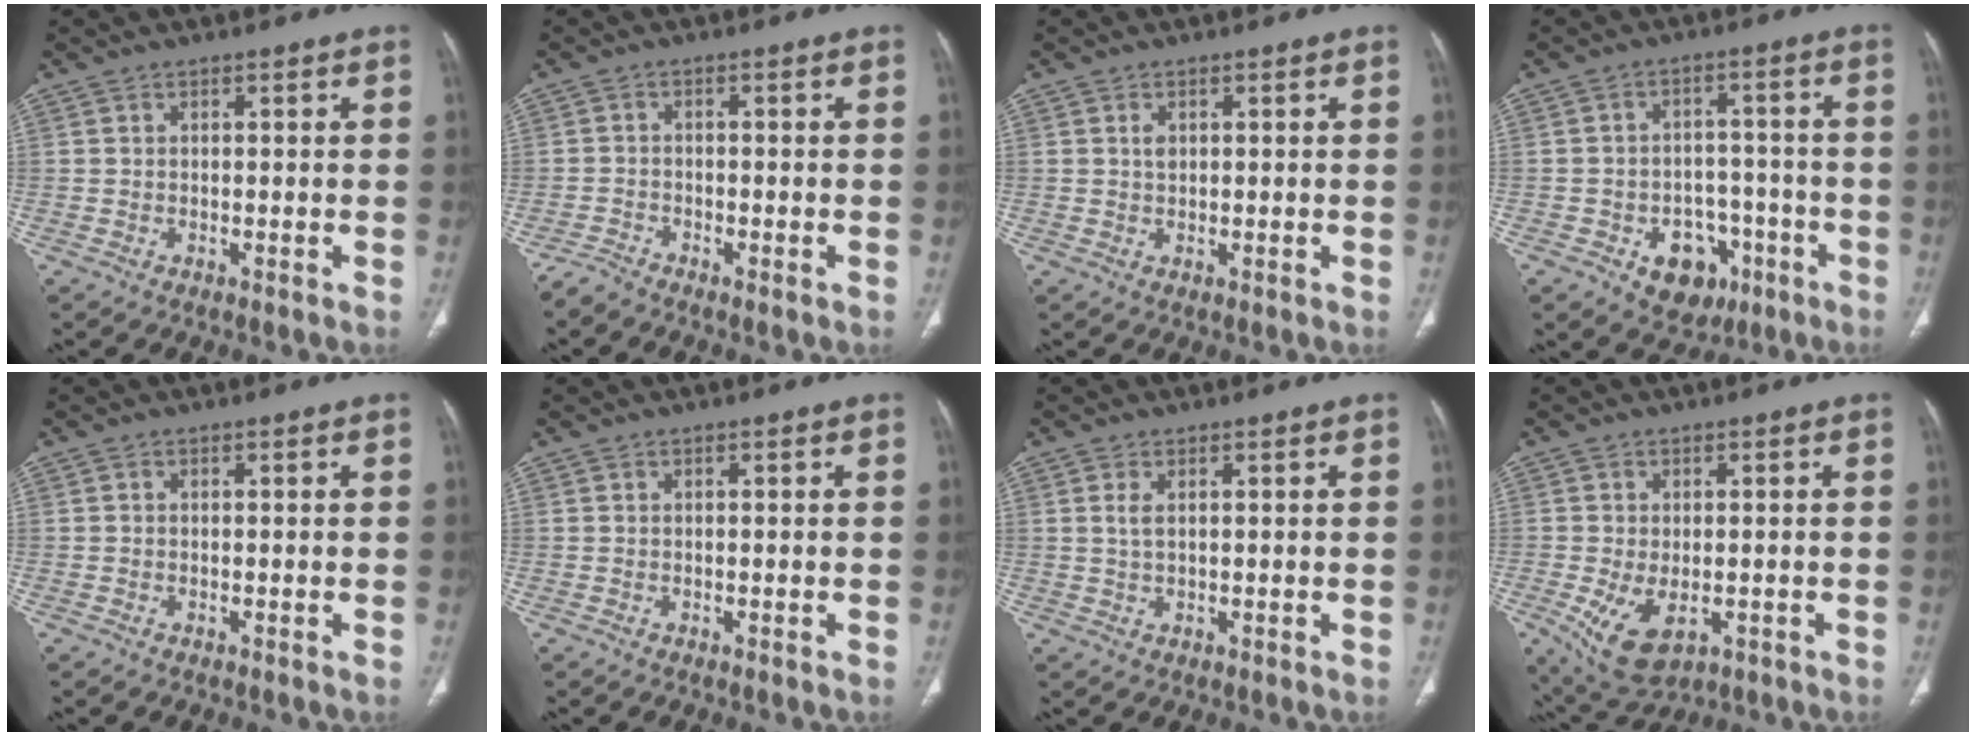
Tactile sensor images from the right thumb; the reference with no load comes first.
{"total": 2.1, "force": [-2.1, 0.2, 0.4], "torque": [-0.012, -0.004, -0.047]}
{"total": 1.6, "force": [0.5, 1.0, 1.1], "torque": [-0.016, -0.001, 0.013]}
{"total": 10.0, "force": [-4.6, 7.3, 5.0], "torque": [-0.033, 0.038, -0.057]}
{"total": 0.0}
{"total": 0.0}
{"total": 2.2, "force": [0.8, 1.0, 1.8], "torque": [-0.042, 0.001, 0.022]}
{"total": 9.0, "force": [-2.7, 5.2, 6.8], "torque": [-0.125, -0.008, -0.031]}